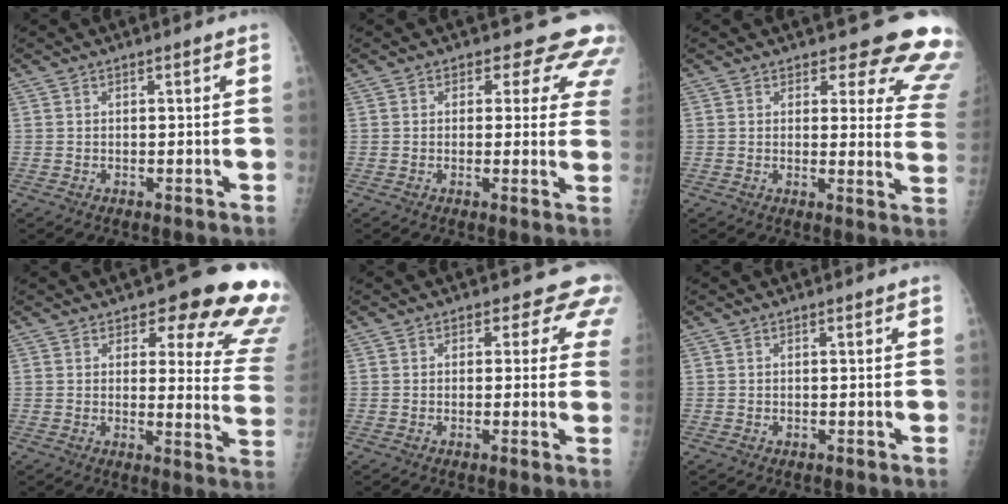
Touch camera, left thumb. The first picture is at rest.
{"total": 9.2, "force": [7.1, 5.0, 3.2], "torque": [0.019, -0.027, 0.052]}
{"total": 14.1, "force": [12.9, 4.5, 3.7], "torque": [0.018, -0.108, 0.111]}
{"total": 16.8, "force": [12.7, 5.8, 9.2], "torque": [-0.050, -0.080, 0.123]}
{"total": 5.6, "force": [3.9, 3.6, 1.9], "torque": [0.018, -0.014, 0.022]}
{"total": 0.0}